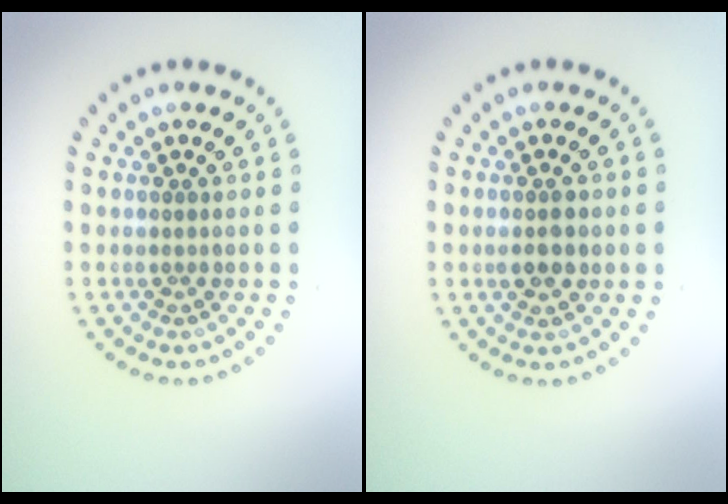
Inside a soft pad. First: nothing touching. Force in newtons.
{"total": 2.4, "press": 2.4, "slide": 0.1}